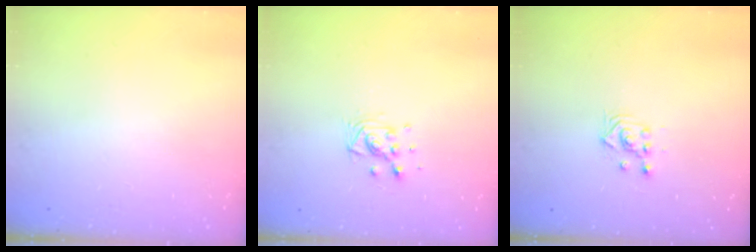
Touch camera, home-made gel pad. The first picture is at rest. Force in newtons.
{"total": 7.7, "press": 7.3, "slide": 2.4}
{"total": 2.3, "press": 2.3, "slide": 0.2}